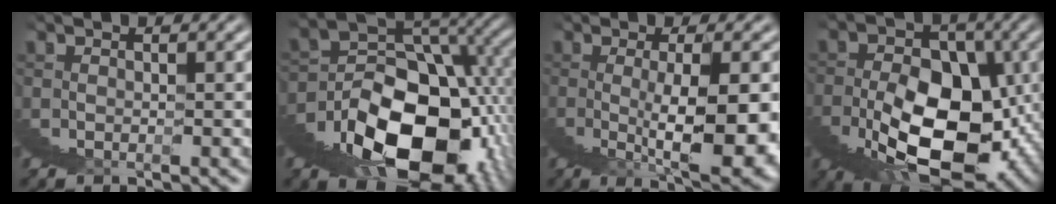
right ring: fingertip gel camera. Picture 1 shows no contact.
{"total": 18.7, "force": [-1.1, 10.2, 15.6], "torque": [-0.247, -0.012, -0.005]}
{"total": 6.4, "force": [0.7, -1.3, 6.3], "torque": [-0.085, 0.026, 0.005]}
{"total": 15.1, "force": [-0.5, 8.4, 12.5], "torque": [-0.172, -0.011, -0.007]}